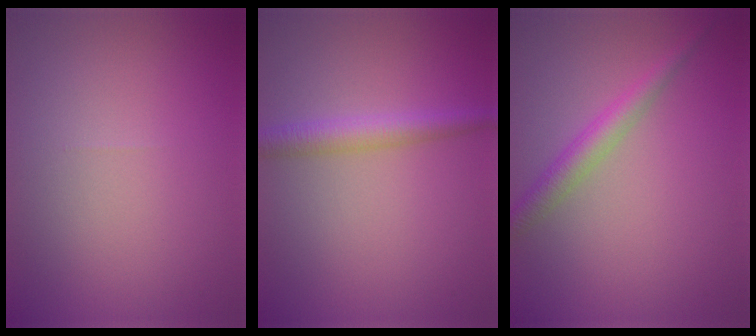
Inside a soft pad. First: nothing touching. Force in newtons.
{"total": 2.7, "press": 2.7, "slide": 0.1}
{"total": 2.5, "press": 2.5, "slide": 0.1}